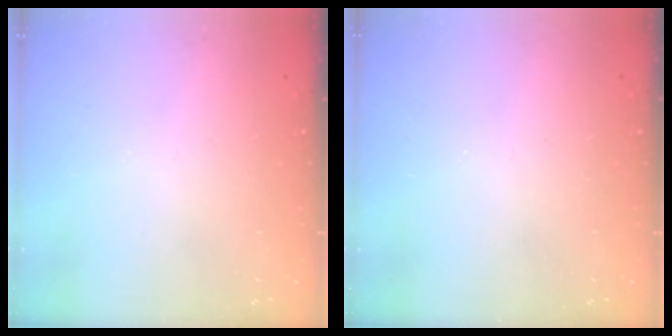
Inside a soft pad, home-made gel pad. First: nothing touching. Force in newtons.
{"total": 0.0}